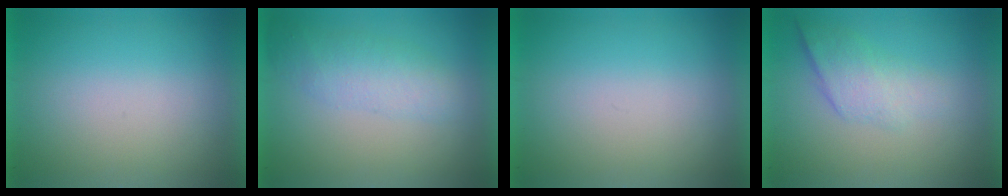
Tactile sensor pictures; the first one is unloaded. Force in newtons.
{"total": 2.1}
{"total": 0.0}
{"total": 2.2}